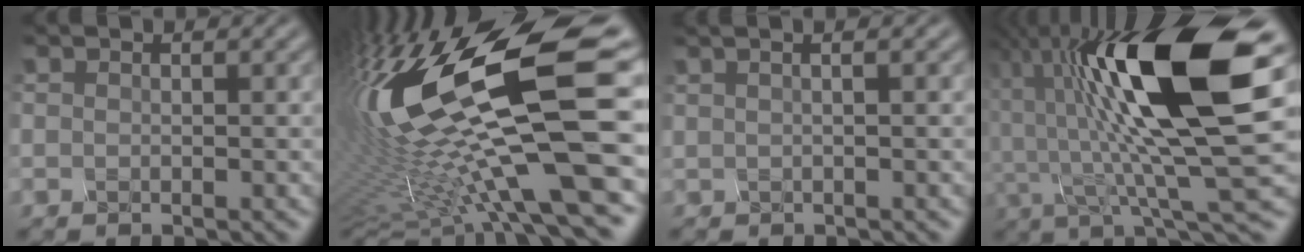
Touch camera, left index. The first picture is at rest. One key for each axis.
{"total": 17.1, "fx": 0.4, "fy": 3.5, "fz": 16.7, "tx": -0.330, "ty": -0.009, "tz": 0.033}
{"total": 1.8, "fx": 0.9, "fy": 0.6, "fz": 1.4, "tx": -0.002, "ty": 0.016, "tz": -0.006}
{"total": 13.4, "fx": 2.5, "fy": 3.1, "fz": 12.8, "tx": -0.242, "ty": -0.002, "tz": 0.057}